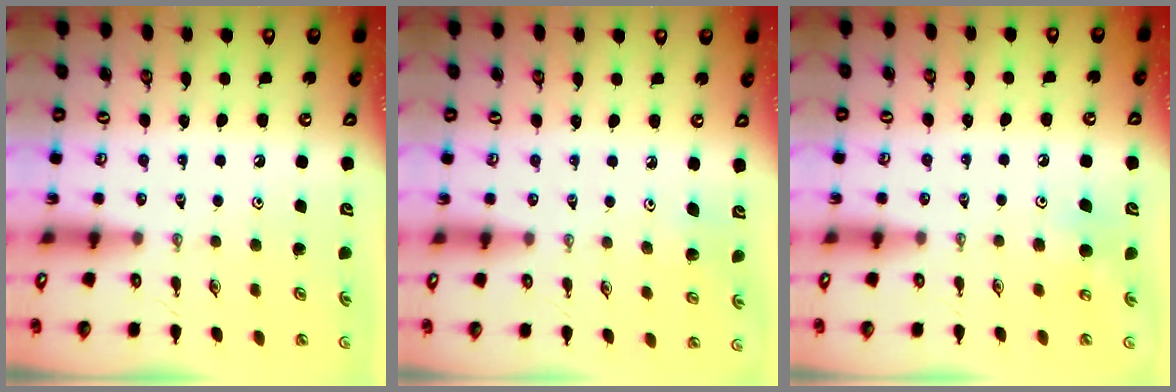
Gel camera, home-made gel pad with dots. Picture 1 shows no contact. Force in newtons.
{"total": 3.7, "press": 3.6, "slide": 0.3}
{"total": 7.6, "press": 7.6, "slide": 0.4}